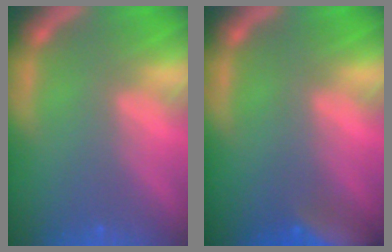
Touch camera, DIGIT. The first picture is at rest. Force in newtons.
{"total": 7.0}